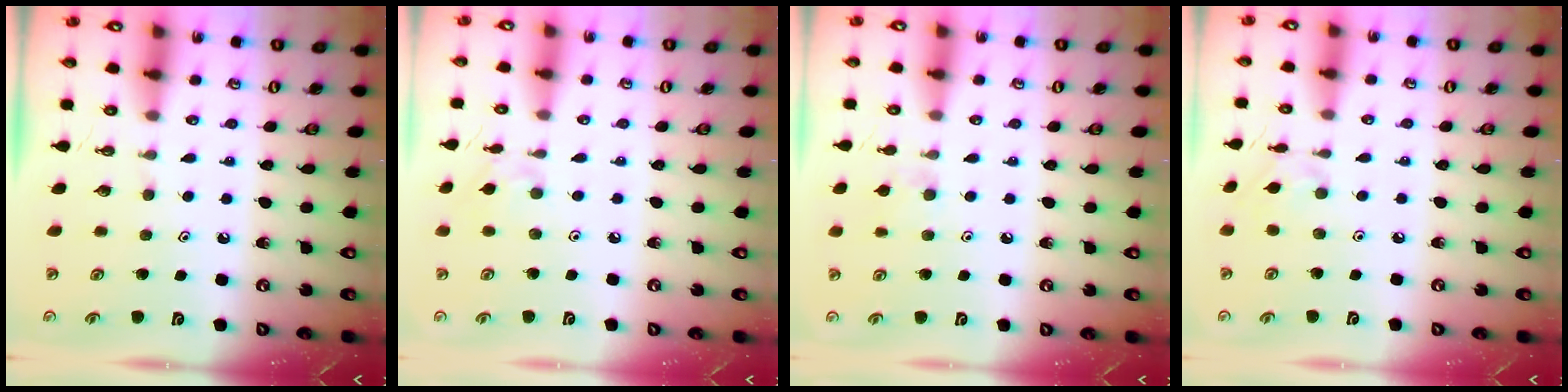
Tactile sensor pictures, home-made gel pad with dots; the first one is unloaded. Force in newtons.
{"total": 2.8, "press": 2.8, "slide": 0.1}
{"total": 4.8, "press": 4.8, "slide": 0.7}
{"total": 1.6, "press": 1.5, "slide": 0.4}